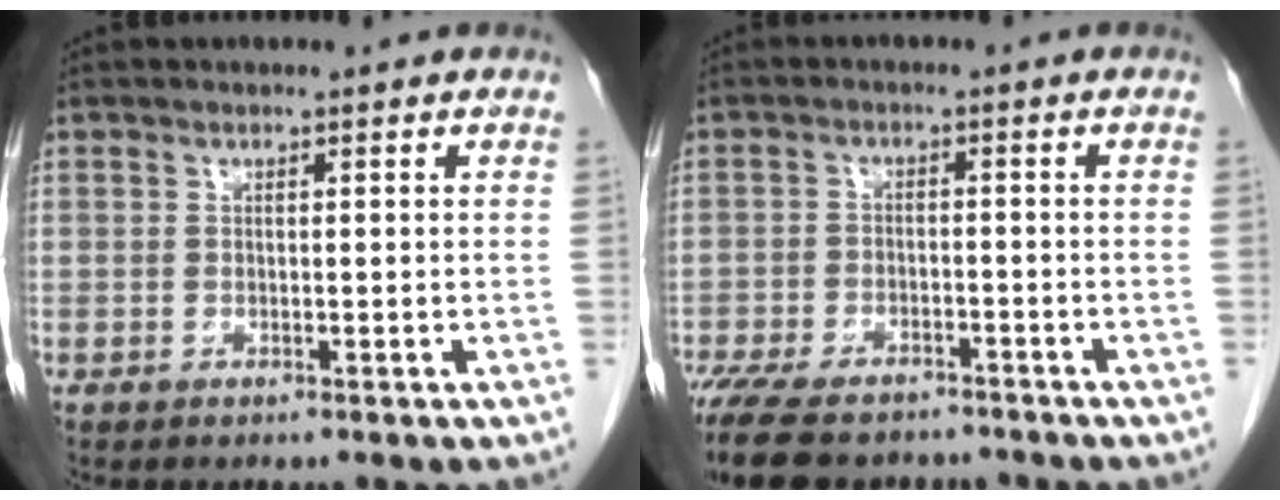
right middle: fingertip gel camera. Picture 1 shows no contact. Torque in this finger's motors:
{"motor_torque": [1.17, -0.97, 0.74, 0.19]}